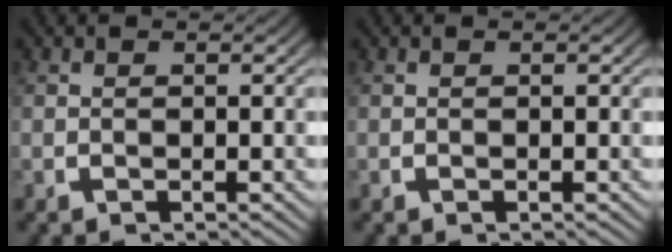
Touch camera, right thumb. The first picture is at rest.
{"total": 0.0}